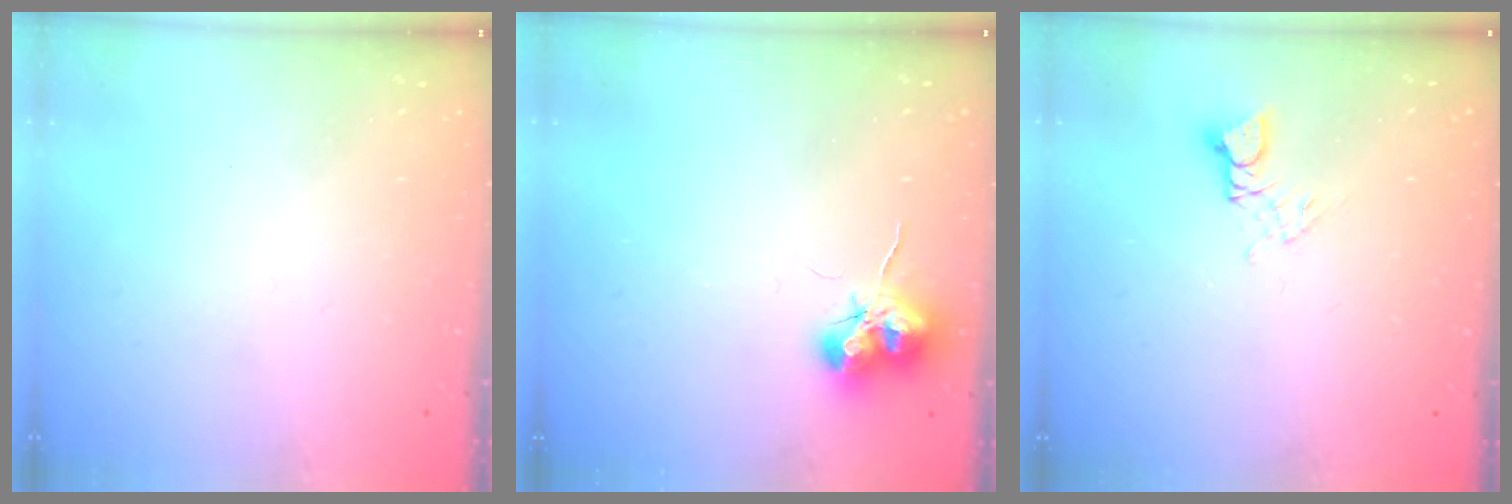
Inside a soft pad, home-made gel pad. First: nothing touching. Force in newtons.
{"total": 11.7, "press": 11.6, "slide": 1.1}
{"total": 3.5, "press": 3.5, "slide": 0.3}